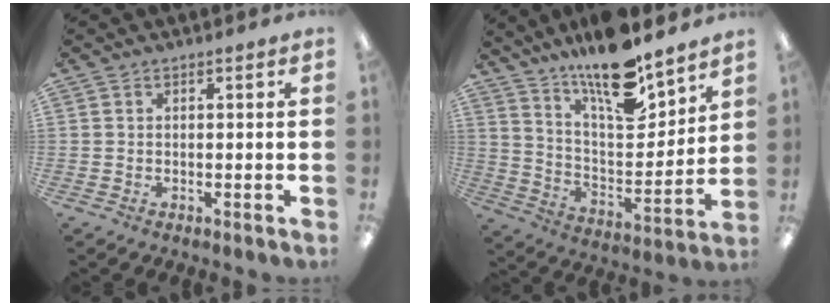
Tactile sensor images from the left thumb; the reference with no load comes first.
{"total": 16.6, "force": [13.6, 4.4, 8.5], "torque": [-0.157, -0.095, 0.233]}